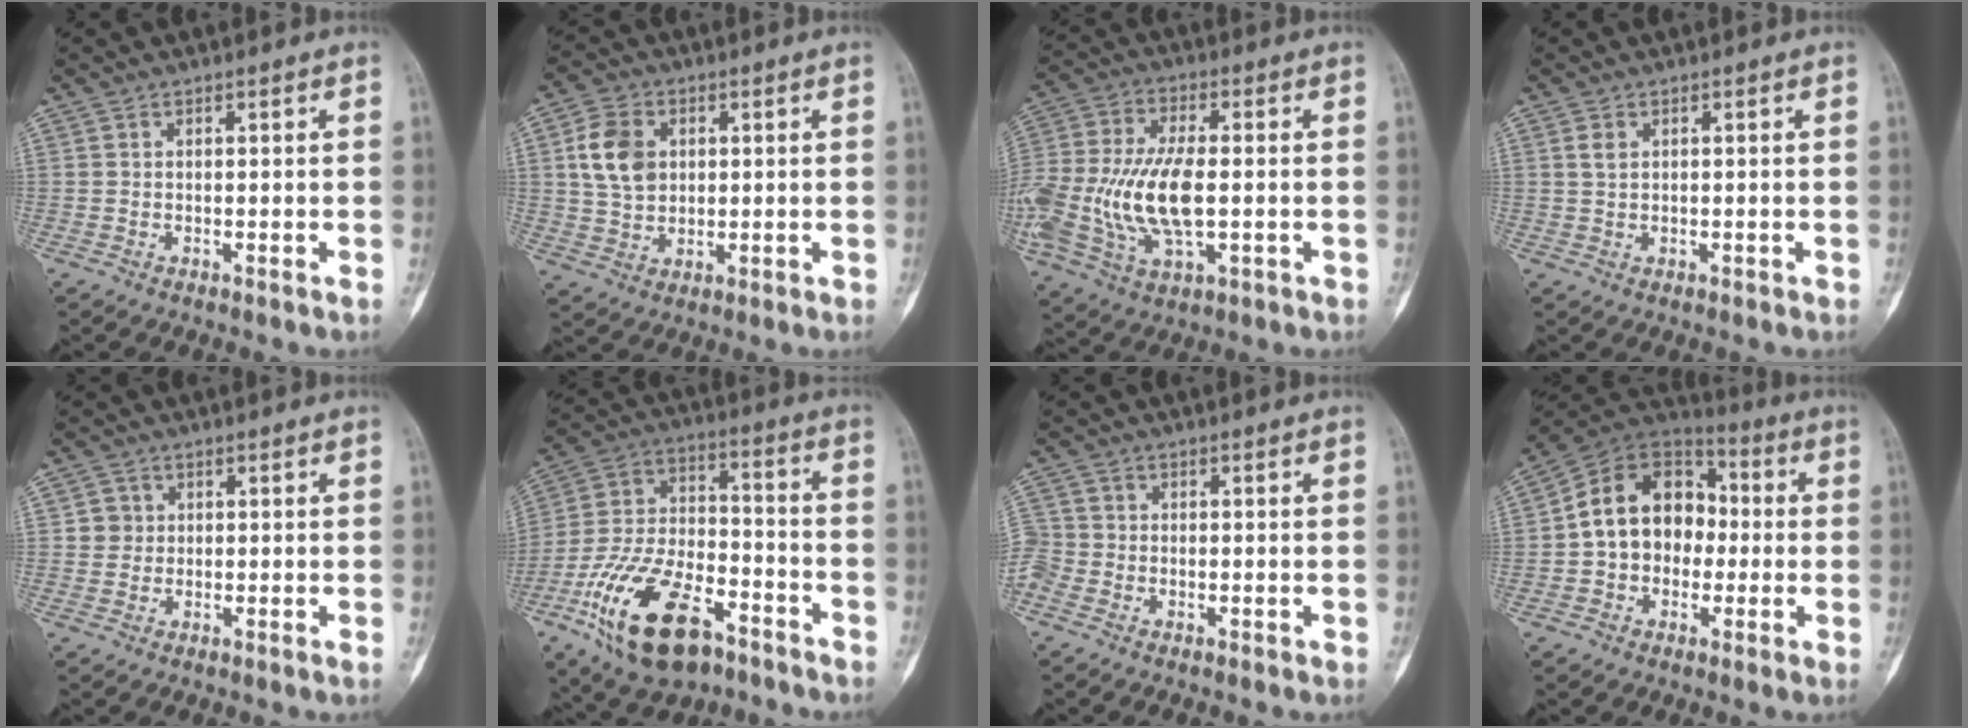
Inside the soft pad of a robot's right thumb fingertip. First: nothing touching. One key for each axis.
{"total": 9.4, "fx": 1.8, "fy": 7.1, "fz": 5.8, "tx": -0.089, "ty": 0.000, "tz": 0.036}
{"total": 21.1, "fx": -2.3, "fy": 10.9, "fz": 18.0, "tx": -0.406, "ty": -0.002, "tz": -0.036}
{"total": 2.0, "fx": 0.6, "fy": 1.5, "fz": 1.3, "tx": -0.019, "ty": 0.001, "tz": 0.013}
{"total": 2.6, "fx": 0.2, "fy": 2.5, "fz": 0.5, "tx": 0.016, "ty": 0.006, "tz": -0.002}
{"total": 21.9, "fx": -11.9, "fy": 10.8, "fz": 14.9, "tx": -0.287, "ty": 0.059, "tz": -0.209}
{"total": 6.1, "fx": -2.3, "fy": 5.1, "fz": 2.3, "tx": -0.062, "ty": 0.011, "tz": -0.050}
{"total": 15.7, "fx": -0.7, "fy": 12.2, "fz": 9.8, "tx": -0.120, "ty": 0.045, "tz": -0.023}